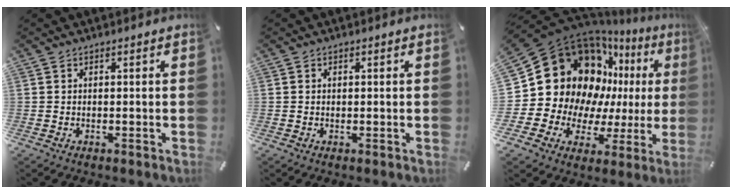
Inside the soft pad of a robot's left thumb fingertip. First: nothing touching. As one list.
[{"total": 0.5, "force": [0.1, 0.4, 0.3], "torque": [-0.006, 0.001, 0.001]}, {"total": 22.8, "force": [7.1, 17.8, 12.4], "torque": [-0.217, -0.067, 0.164]}]